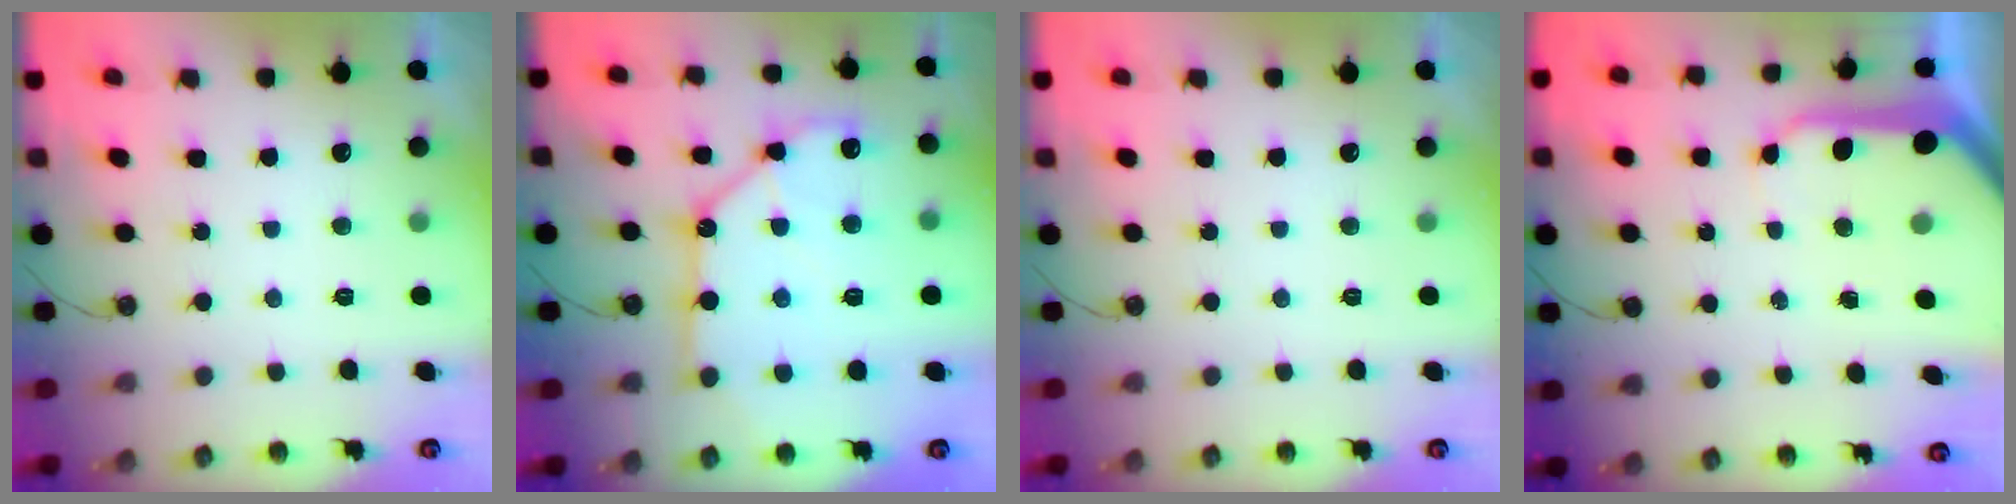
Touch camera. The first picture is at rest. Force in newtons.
{"total": 15.9, "press": 15.7, "slide": 2.3}
{"total": 0.0}
{"total": 12.0, "press": 11.9, "slide": 1.1}